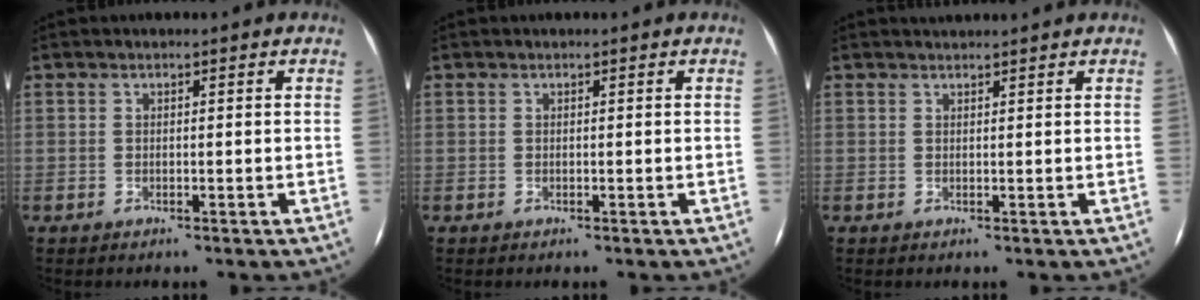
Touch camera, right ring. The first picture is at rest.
{"total": 0.0}
{"total": 1.4, "force": [1.3, -0.2, 0.2], "torque": [-0.010, -0.001, 0.020]}